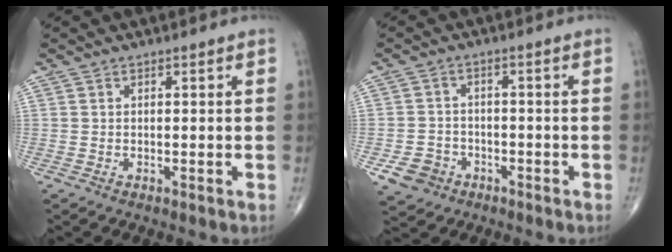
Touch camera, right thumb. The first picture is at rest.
{"total": 5.3, "force": [-2.5, 4.5, 1.4], "torque": [-0.010, 0.016, -0.039]}